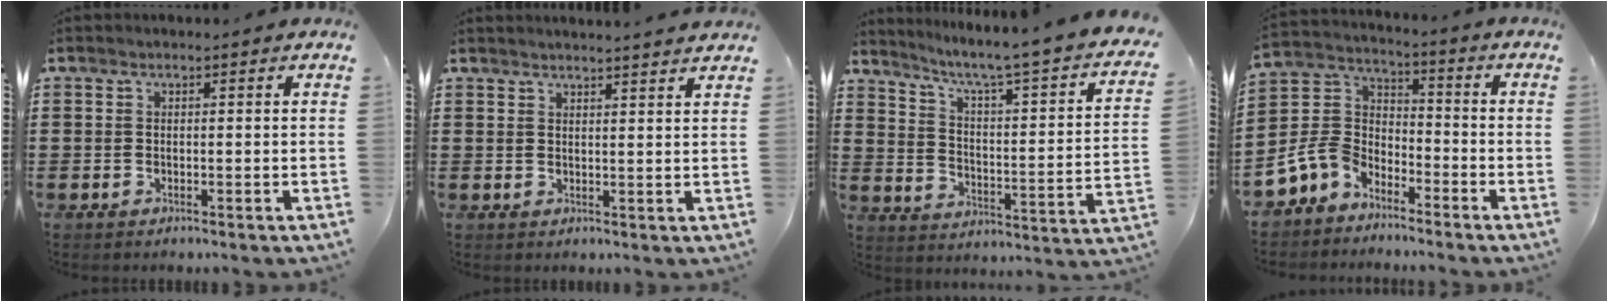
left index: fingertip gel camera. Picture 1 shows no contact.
{"total": 2.2, "force": [2.1, -0.4, 0.1], "torque": [-0.007, -0.006, 0.040]}
{"total": 4.3, "force": [3.0, -0.5, 3.0], "torque": [-0.076, -0.046, 0.035]}
{"total": 6.4, "force": [-4.6, 4.2, 1.5], "torque": [-0.068, 0.008, -0.101]}